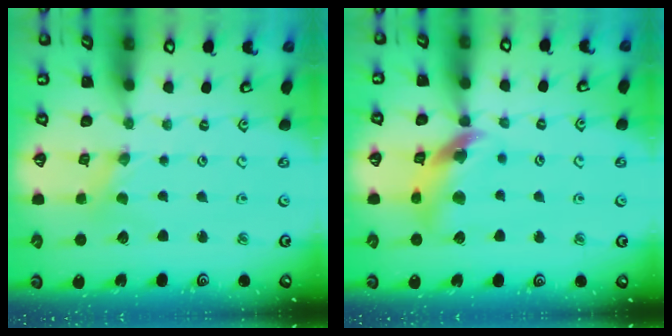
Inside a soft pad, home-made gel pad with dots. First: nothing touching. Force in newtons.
{"total": 13.7, "press": 13.6, "slide": 1.6}